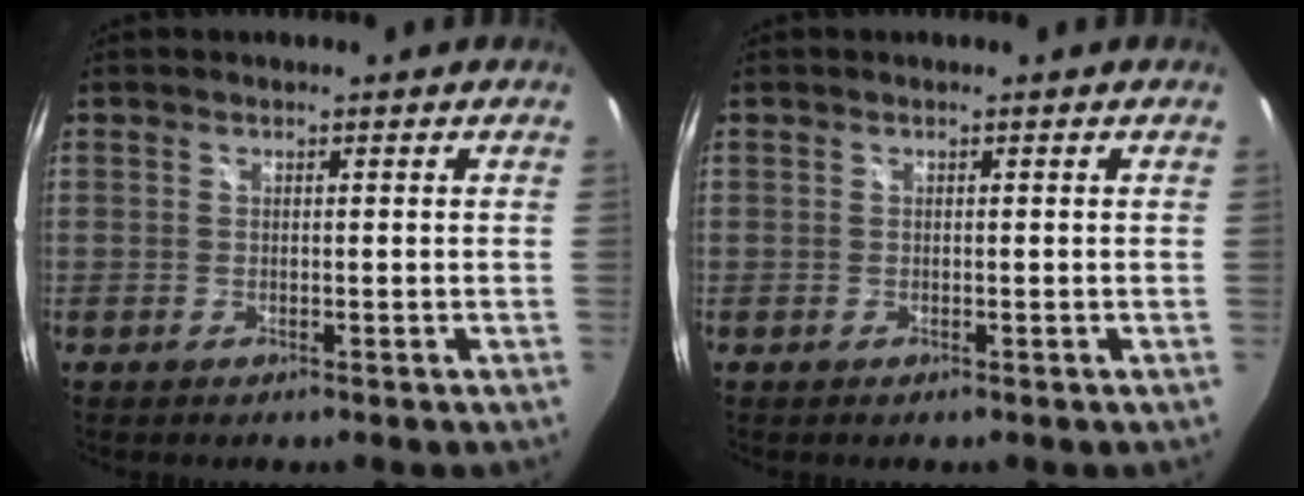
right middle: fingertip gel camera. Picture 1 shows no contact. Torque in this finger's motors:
{"motor_torque": [0.04, -0.18, 0.00, 0.01]}